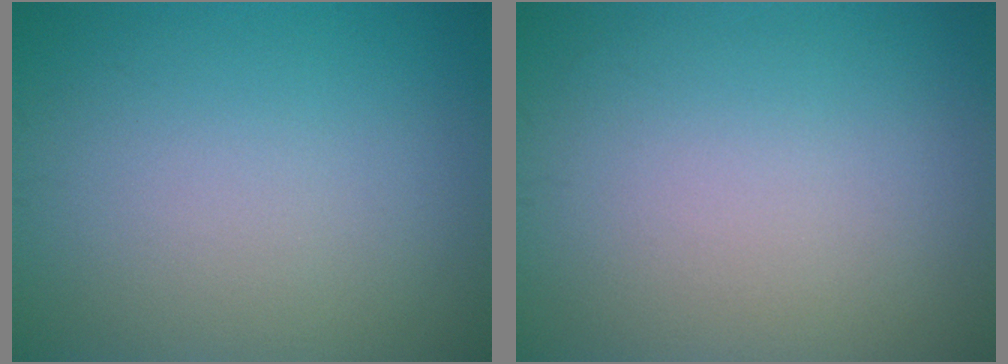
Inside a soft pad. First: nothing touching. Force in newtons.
{"total": 0.0}